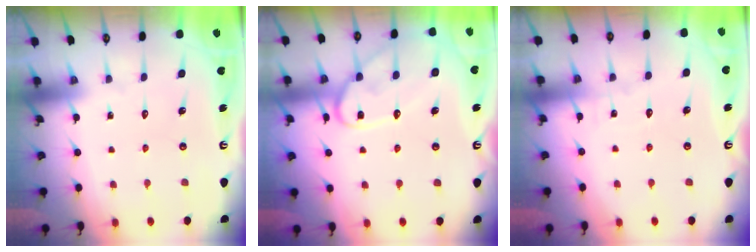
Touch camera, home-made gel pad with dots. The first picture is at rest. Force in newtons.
{"total": 12.9, "press": 12.9, "slide": 1.1}
{"total": 2.4, "press": 2.4, "slide": 0.3}